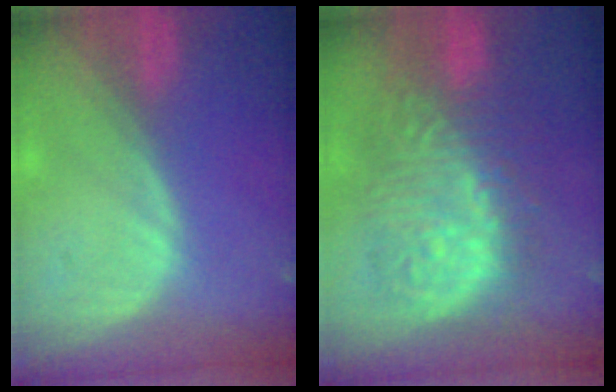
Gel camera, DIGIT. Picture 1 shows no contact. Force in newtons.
{"total": 12.5, "press": 12.4, "slide": 1.1}